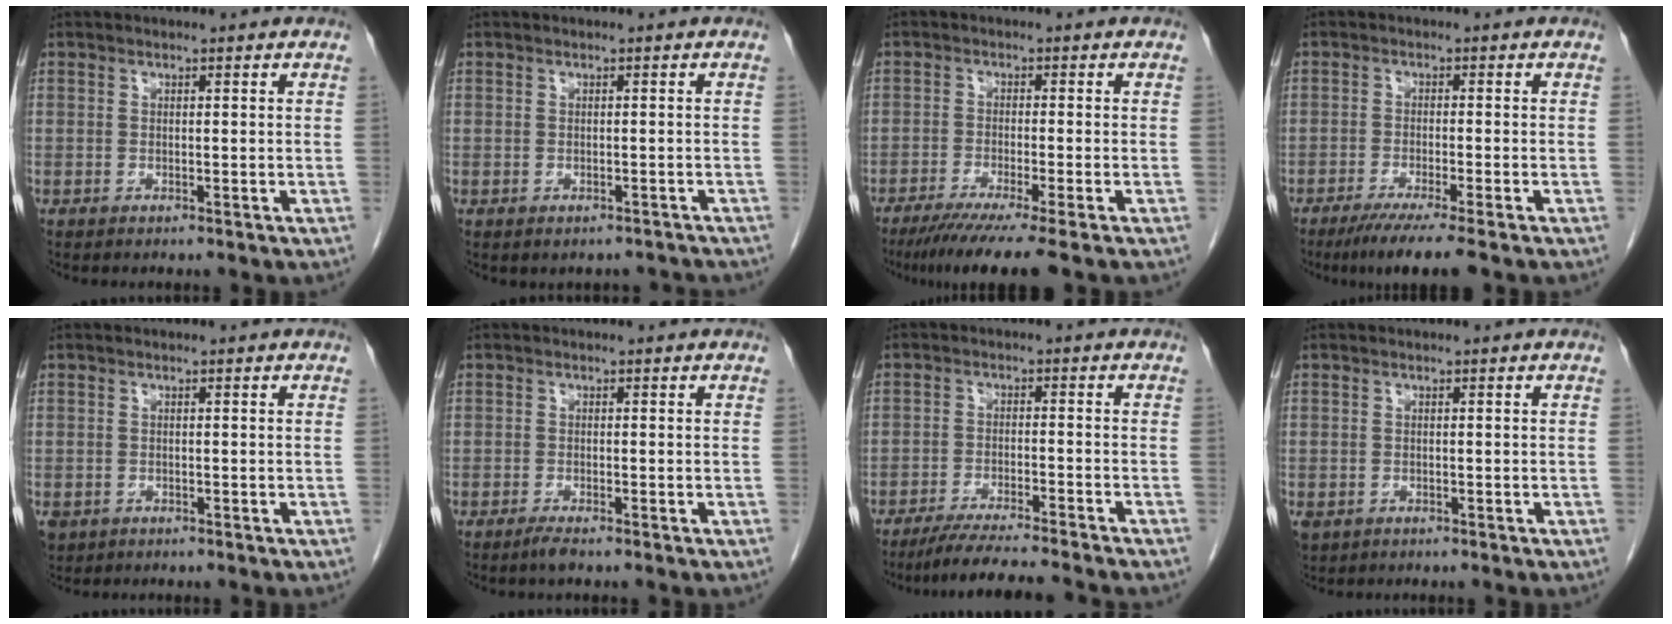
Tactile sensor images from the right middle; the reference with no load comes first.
{"total": 2.3, "force": [-1.9, 1.2, 0.4], "torque": [-0.004, 0.005, -0.022]}
{"total": 8.4, "force": [-6.4, -1.0, 5.3], "torque": [-0.076, -0.025, -0.102]}
{"total": 6.4, "force": [-4.7, -0.4, 4.3], "torque": [-0.066, -0.016, -0.078]}
{"total": 2.7, "force": [-1.4, 2.2, 0.7], "torque": [-0.017, -0.002, -0.019]}
{"total": 1.4, "force": [-1.2, 0.0, 0.9], "torque": [-0.024, -0.005, -0.021]}
{"total": 10.4, "force": [-9.3, -0.6, 4.7], "torque": [-0.060, -0.021, -0.145]}
{"total": 2.4, "force": [-1.1, 1.9, 0.8], "torque": [-0.020, -0.002, -0.013]}